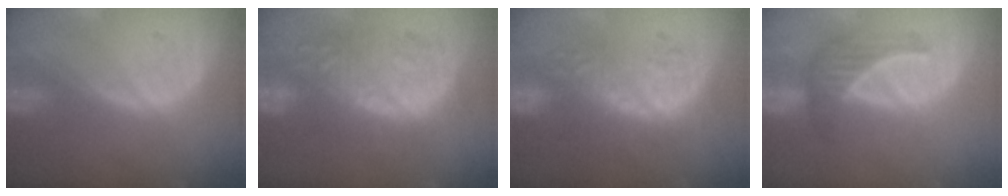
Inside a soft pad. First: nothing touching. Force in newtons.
{"total": 9.5, "press": 9.4, "slide": 1.0}
{"total": 9.1, "press": 8.7, "slide": 2.6}
{"total": 4.1, "press": 4.0, "slide": 0.8}